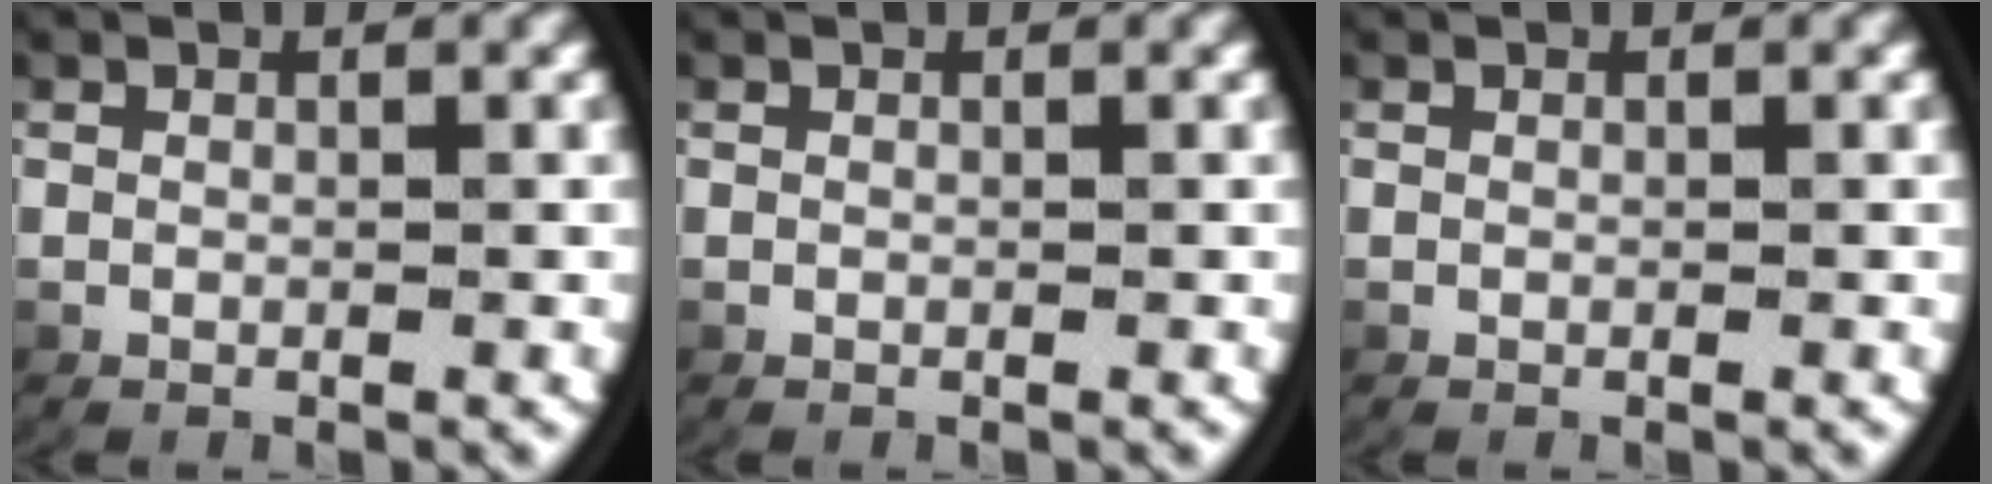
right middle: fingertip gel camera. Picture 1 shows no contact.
{"total": 0.0}
{"total": 0.0}